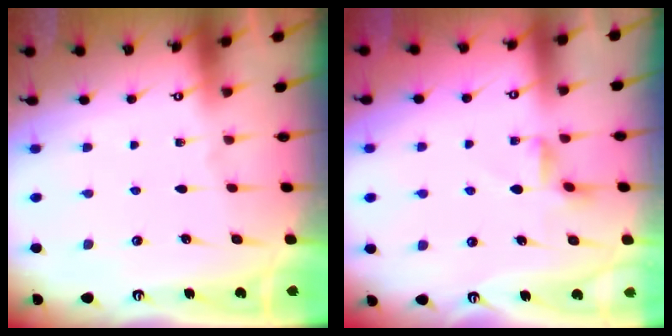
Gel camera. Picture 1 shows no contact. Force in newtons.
{"total": 2.3, "press": 2.3, "slide": 0.5}